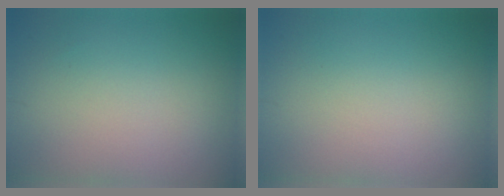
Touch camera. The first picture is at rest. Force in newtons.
{"total": 0.0}